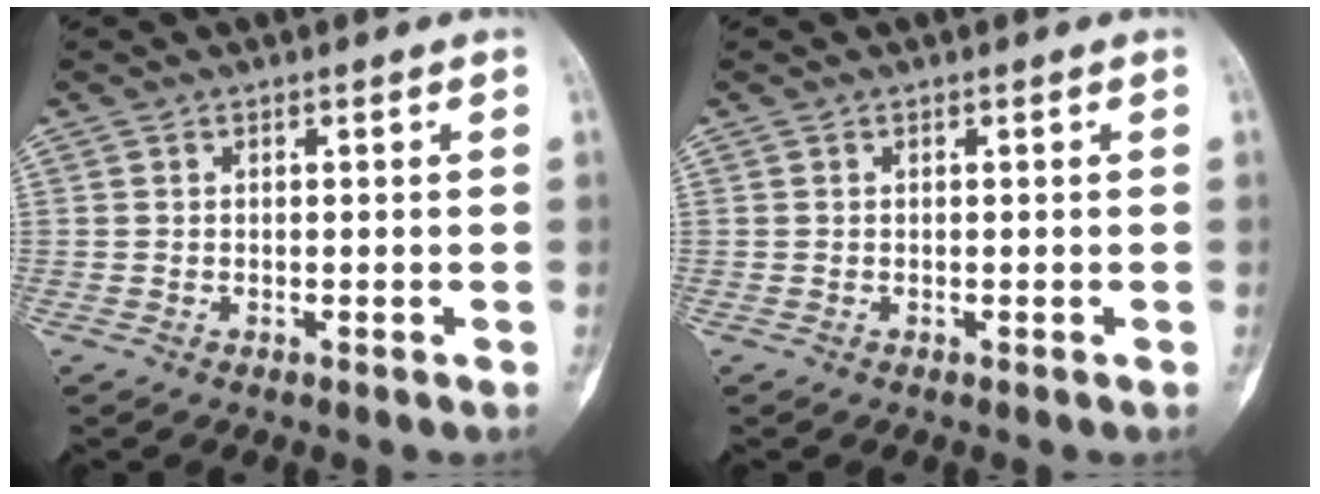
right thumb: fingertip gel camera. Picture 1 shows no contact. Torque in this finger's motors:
{"motor_torque": [0.42, 0.43, 0.00, 0.00, 0.05]}